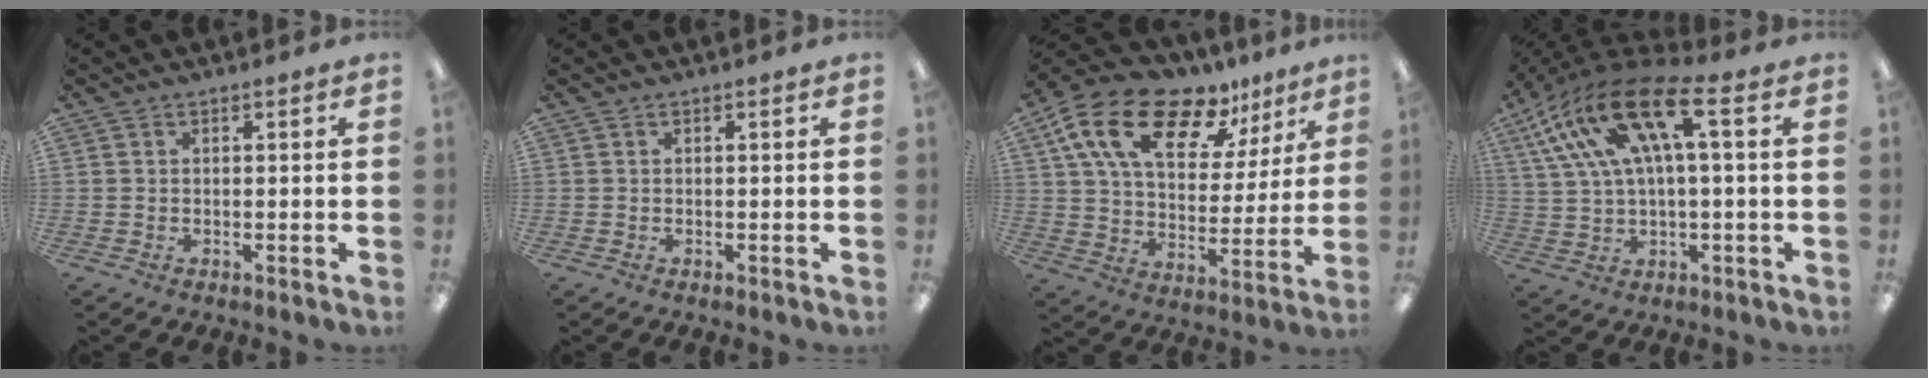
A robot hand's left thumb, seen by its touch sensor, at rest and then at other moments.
{"total": 0.0}
{"total": 19.6, "force": [12.7, 10.0, 11.1], "torque": [-0.199, -0.069, 0.225]}
{"total": 19.6, "force": [8.2, 7.5, 16.1], "torque": [-0.344, -0.026, 0.136]}